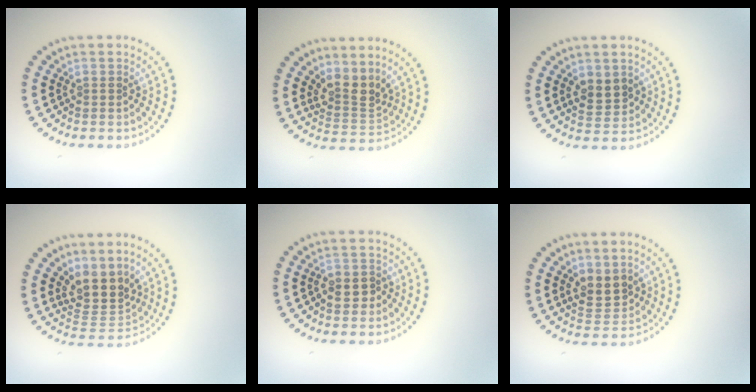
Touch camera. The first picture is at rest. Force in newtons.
{"total": 2.9, "press": 2.2, "slide": 2.0}
{"total": 2.5, "press": 2.4, "slide": 0.6}
{"total": 3.8, "press": 3.0, "slide": 2.4}
{"total": 2.3, "press": 2.2, "slide": 0.7}
{"total": 2.7, "press": 2.5, "slide": 1.0}